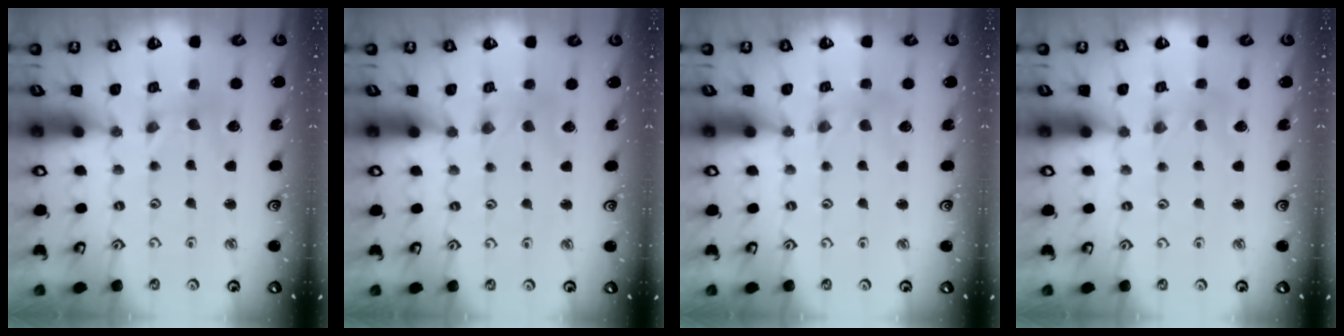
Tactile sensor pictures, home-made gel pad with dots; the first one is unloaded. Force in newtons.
{"total": 0.6, "press": 0.6, "slide": 0.2}
{"total": 1.5, "press": 1.5, "slide": 0.1}
{"total": 1.1, "press": 1.1, "slide": 0.2}